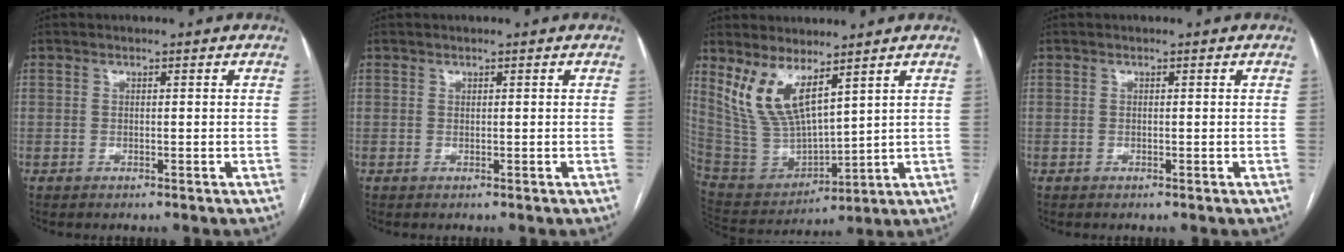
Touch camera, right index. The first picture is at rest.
{"total": 0.0}
{"total": 11.0, "force": [6.9, 3.3, 7.9], "torque": [-0.175, -0.005, 0.159]}
{"total": 0.0}